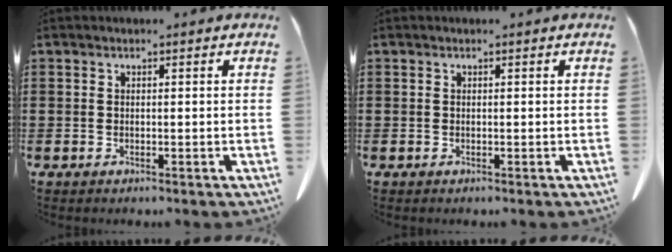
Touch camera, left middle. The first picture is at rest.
{"total": 0.0}